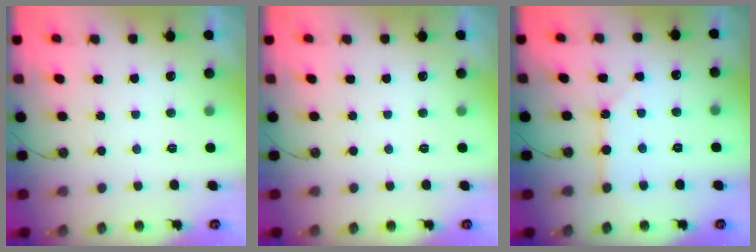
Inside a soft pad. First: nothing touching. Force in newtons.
{"total": 0.0}
{"total": 4.0, "press": 4.0, "slide": 0.4}